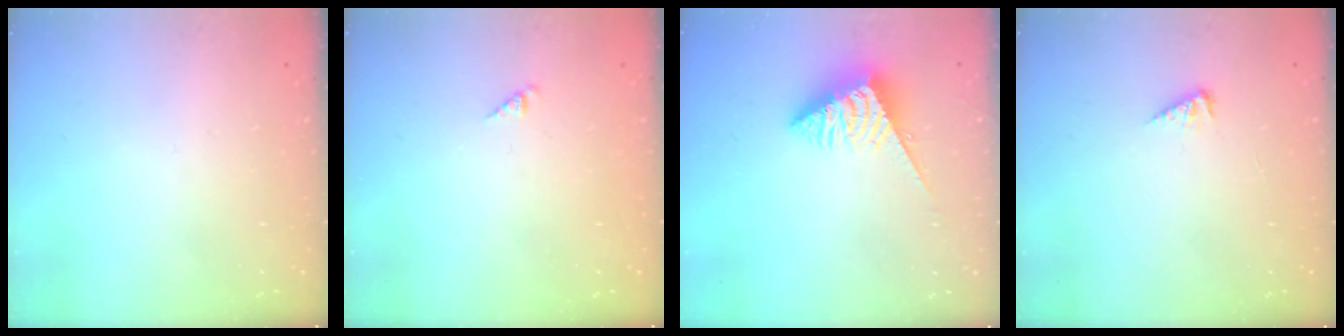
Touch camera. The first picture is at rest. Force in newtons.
{"total": 0.8, "press": 0.8, "slide": 0.2}
{"total": 7.1, "press": 7.0, "slide": 0.8}
{"total": 2.7, "press": 2.7, "slide": 0.5}